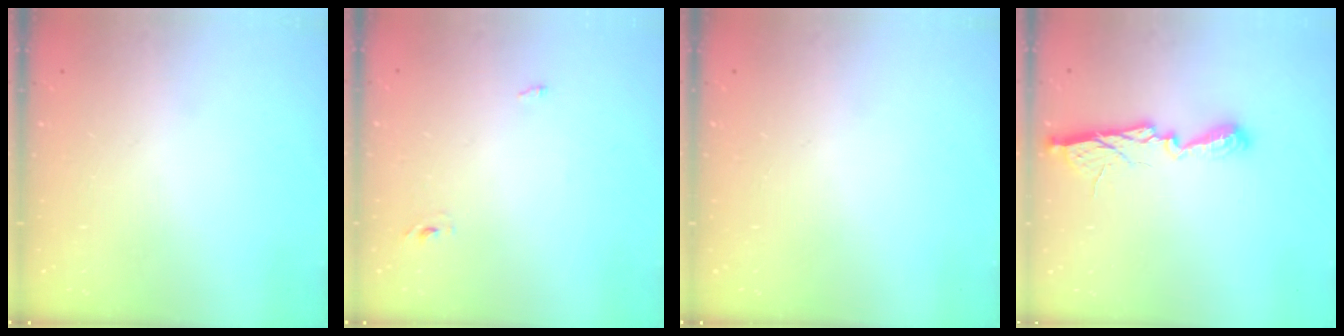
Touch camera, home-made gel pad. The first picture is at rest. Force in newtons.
{"total": 2.3, "press": 2.1, "slide": 1.0}
{"total": 0.0}
{"total": 9.9, "press": 9.9, "slide": 0.3}